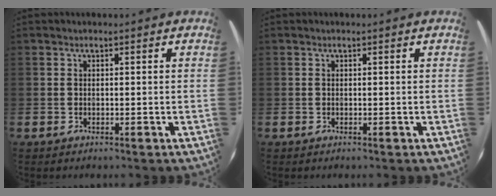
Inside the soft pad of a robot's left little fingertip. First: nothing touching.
{"total": 0.0}